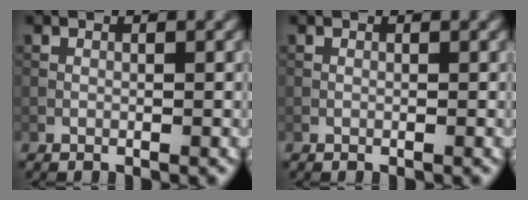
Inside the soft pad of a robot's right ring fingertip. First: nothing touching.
{"total": 0.0}